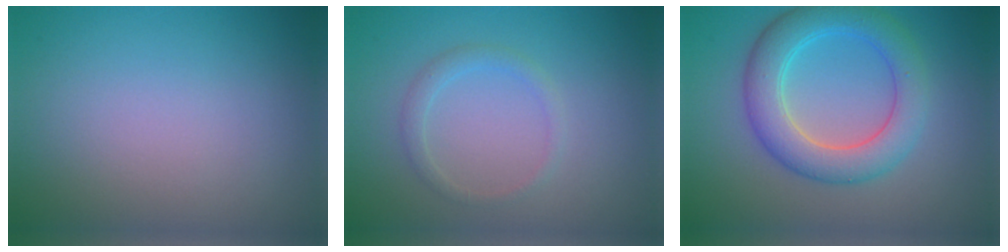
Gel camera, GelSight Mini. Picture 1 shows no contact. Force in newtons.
{"total": 1.4, "press": 1.4, "slide": 0.2}
{"total": 5.8, "press": 5.8, "slide": 0.2}